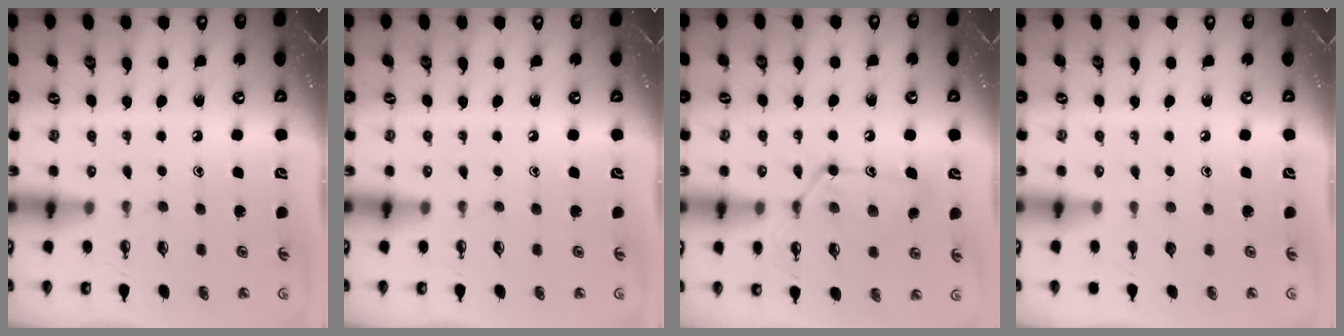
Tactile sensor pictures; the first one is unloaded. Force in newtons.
{"total": 0.0}
{"total": 14.2, "press": 14.2, "slide": 1.2}
{"total": 0.0}